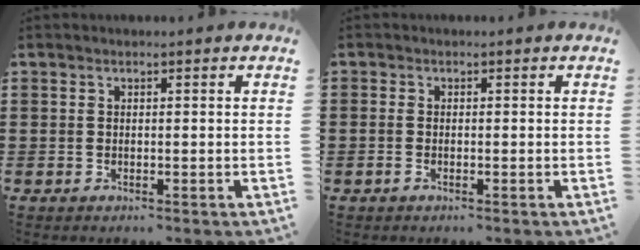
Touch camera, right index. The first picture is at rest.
{"total": 0.8, "force": [-0.4, 0.2, 0.7], "torque": [-0.014, -0.004, -0.006]}